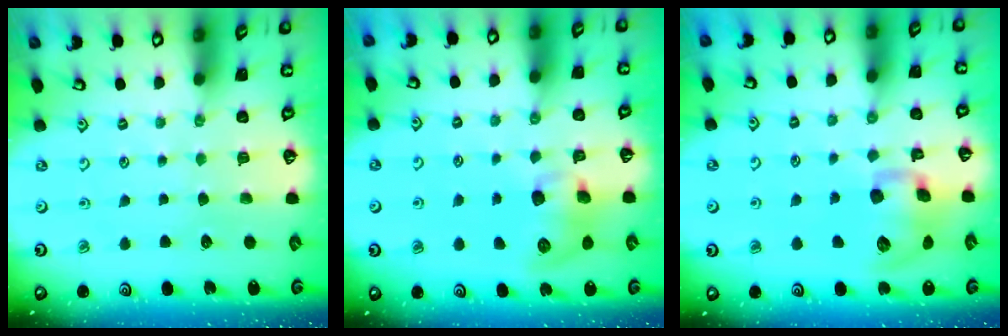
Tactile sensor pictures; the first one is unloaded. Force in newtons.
{"total": 9.0, "press": 8.9, "slide": 1.0}
{"total": 12.6, "press": 12.5, "slide": 1.0}